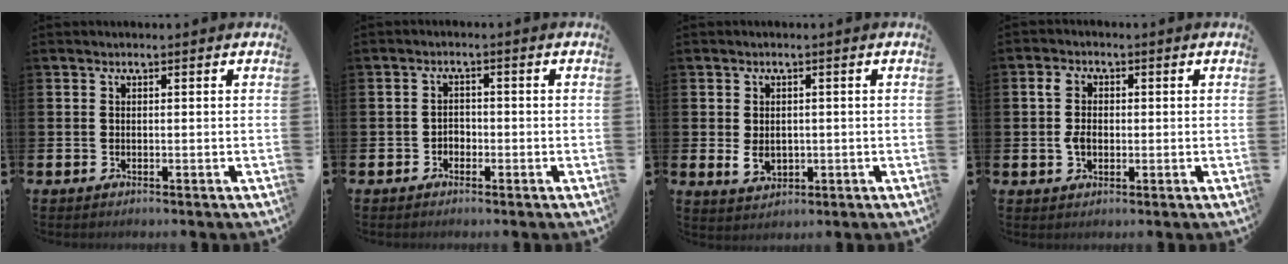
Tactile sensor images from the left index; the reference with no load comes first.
{"total": 1.6, "force": [-1.1, 1.2, 0.3], "torque": [-0.002, -0.001, -0.025]}
{"total": 2.7, "force": [0.1, 1.9, 1.9], "torque": [-0.023, -0.002, -0.002]}
{"total": 3.9, "force": [0.3, 2.8, 2.8], "torque": [-0.046, 0.008, 0.000]}